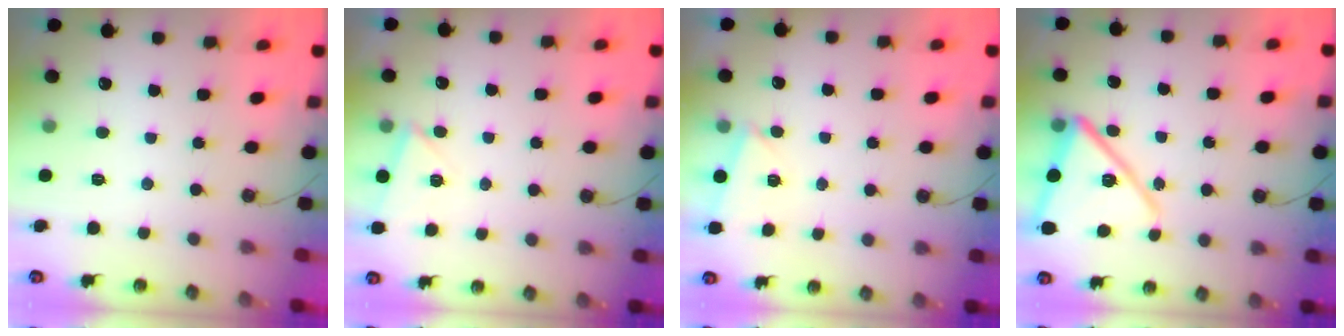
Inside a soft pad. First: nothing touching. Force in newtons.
{"total": 4.5, "press": 3.7, "slide": 2.6}
{"total": 3.1, "press": 1.9, "slide": 2.4}
{"total": 15.7, "press": 15.6, "slide": 1.0}